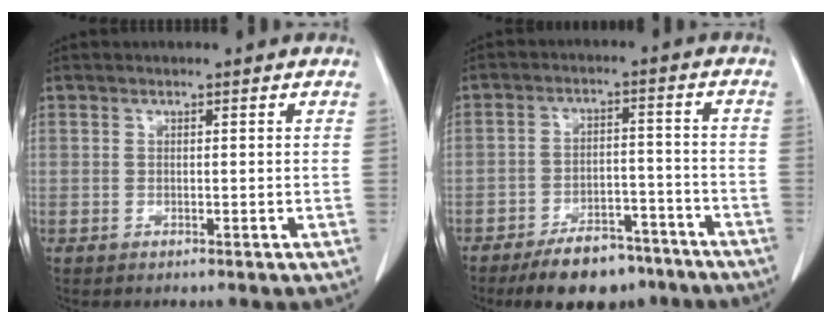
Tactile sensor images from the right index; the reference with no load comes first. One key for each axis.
{"total": 10.6, "fx": -8.3, "fy": 4.6, "fz": 4.9, "tx": -0.070, "ty": 0.008, "tz": -0.130}